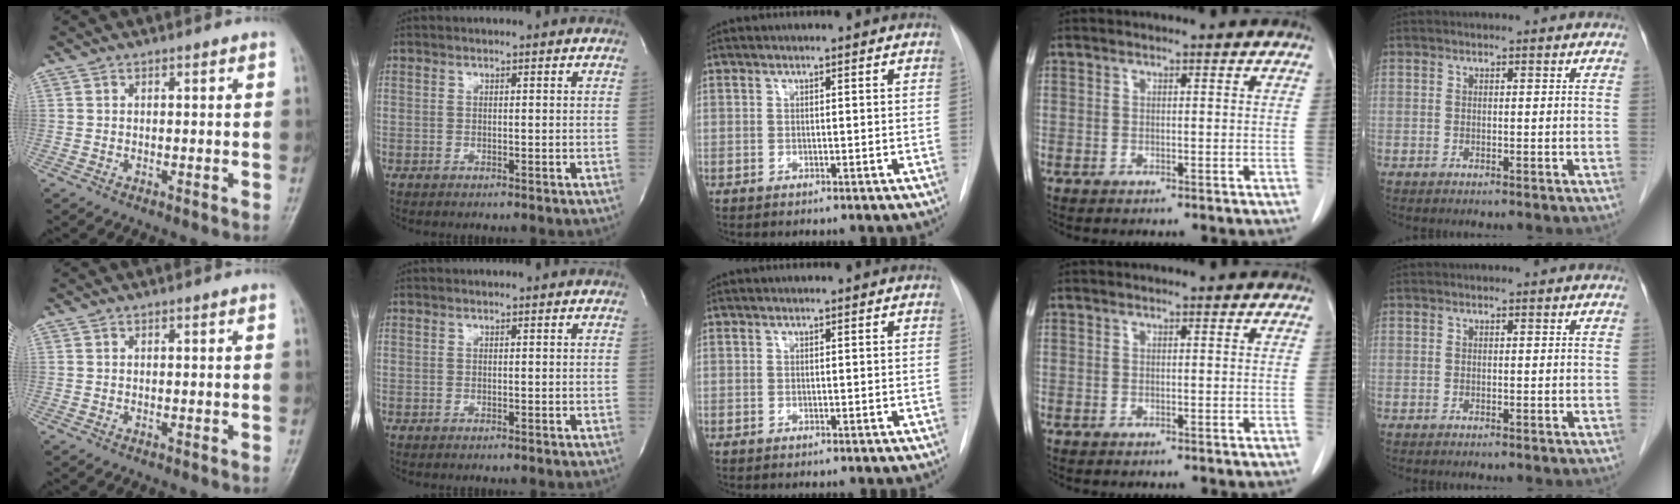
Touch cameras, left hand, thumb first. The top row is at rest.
{}